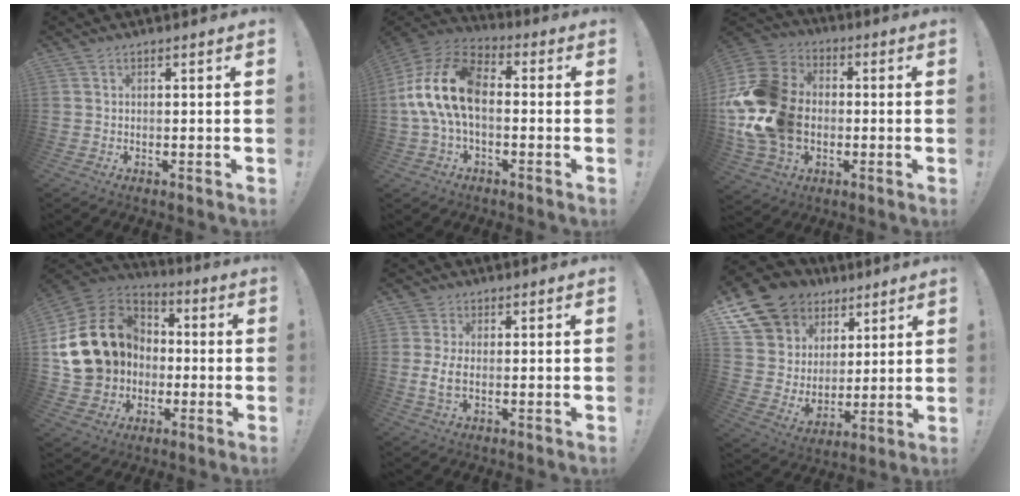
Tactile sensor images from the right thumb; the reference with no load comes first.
{"total": 16.9, "force": [-0.2, 10.3, 13.4], "torque": [-0.260, 0.022, 0.007]}
{"total": 24.0, "force": [-1.9, 18.2, 15.6], "torque": [-0.288, 0.026, -0.020]}
{"total": 21.7, "force": [1.8, 18.6, 11.2], "torque": [-0.189, 0.009, 0.070]}
{"total": 3.9, "force": [0.1, 2.3, 3.2], "torque": [-0.047, -0.003, 0.000]}
{"total": 15.2, "force": [9.4, 11.0, 4.6], "torque": [-0.089, -0.059, 0.202]}